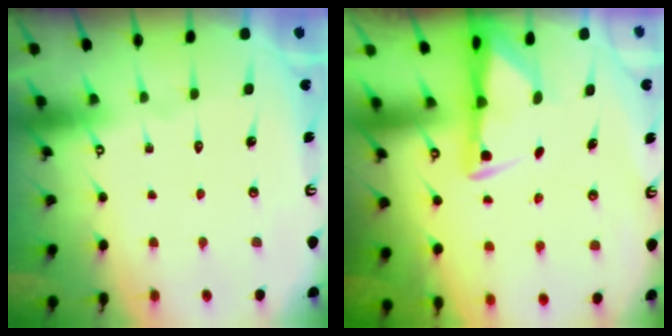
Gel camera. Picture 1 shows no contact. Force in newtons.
{"total": 3.0, "press": 3.0, "slide": 0.6}